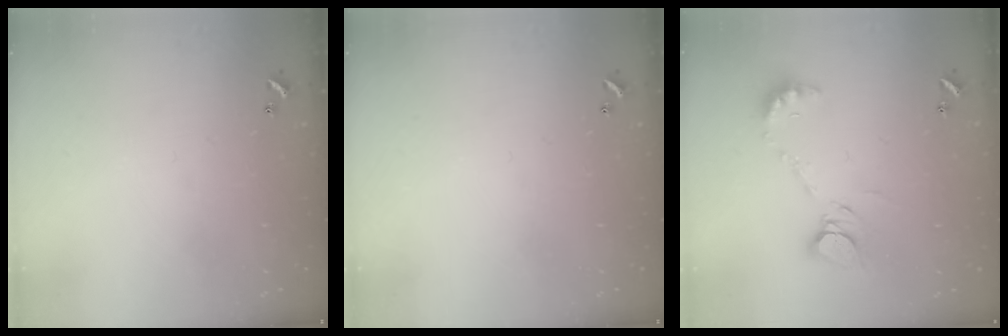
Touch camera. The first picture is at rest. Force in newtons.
{"total": 0.0}
{"total": 9.7, "press": 9.6, "slide": 0.9}